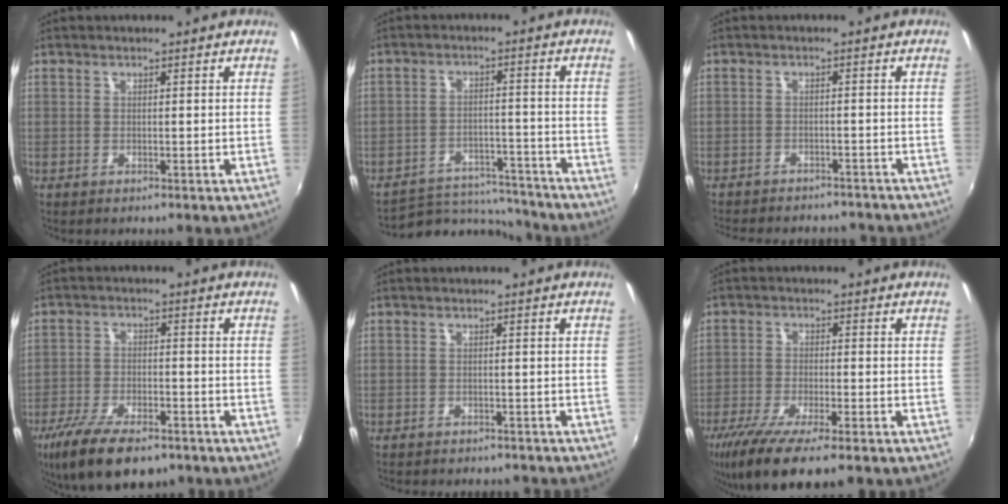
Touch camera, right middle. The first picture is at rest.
{"total": 11.7, "force": [-11.1, 3.1, 1.8], "torque": [-0.047, 0.022, -0.156]}
{"total": 12.7, "force": [-11.1, 4.0, 4.5], "torque": [-0.102, -0.012, -0.146]}
{"total": 14.3, "force": [-10.0, 5.3, 8.7], "torque": [-0.190, -0.036, -0.172]}
{"total": 8.8, "force": [-7.9, 2.3, 3.1], "torque": [-0.073, -0.013, -0.105]}
{"total": 12.8, "force": [-9.1, 2.3, 8.7], "torque": [-0.183, -0.045, -0.159]}